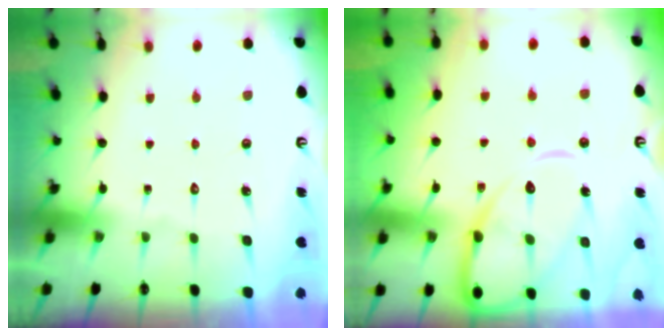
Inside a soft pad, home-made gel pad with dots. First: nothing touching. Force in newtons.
{"total": 15.2, "press": 15.1, "slide": 1.5}